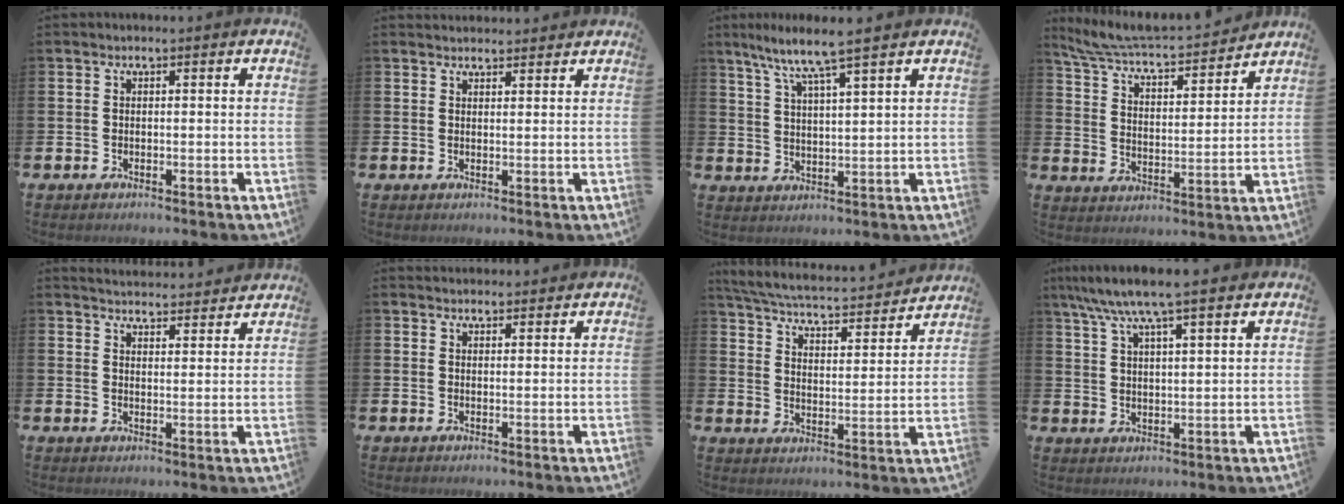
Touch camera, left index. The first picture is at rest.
{"total": 2.1, "force": [2.0, 0.5, -0.1], "torque": [0.010, -0.010, 0.035]}
{"total": 6.5, "force": [5.6, -0.4, 3.3], "torque": [-0.088, -0.024, 0.095]}
{"total": 6.3, "force": [6.1, 0.9, 1.4], "torque": [-0.060, -0.052, 0.101]}
{"total": 4.5, "force": [4.5, 0.4, 0.0], "torque": [-0.007, -0.033, 0.080]}
{"total": 2.0, "force": [1.9, 0.5, -0.1], "torque": [0.009, -0.008, 0.033]}
{"total": 4.7, "force": [4.5, 0.7, 1.4], "torque": [-0.052, -0.040, 0.068]}
{"total": 7.3, "force": [6.3, 0.5, 3.6], "torque": [-0.093, -0.019, 0.114]}